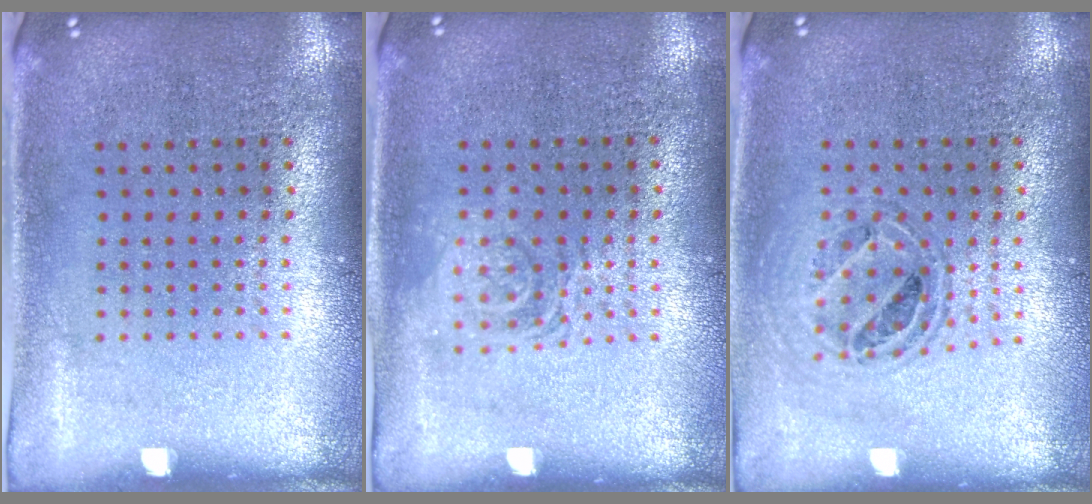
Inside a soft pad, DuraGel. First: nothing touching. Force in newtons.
{"total": 1.1, "press": 1.1, "slide": 0.3}
{"total": 0.9, "press": 0.9, "slide": 0.1}